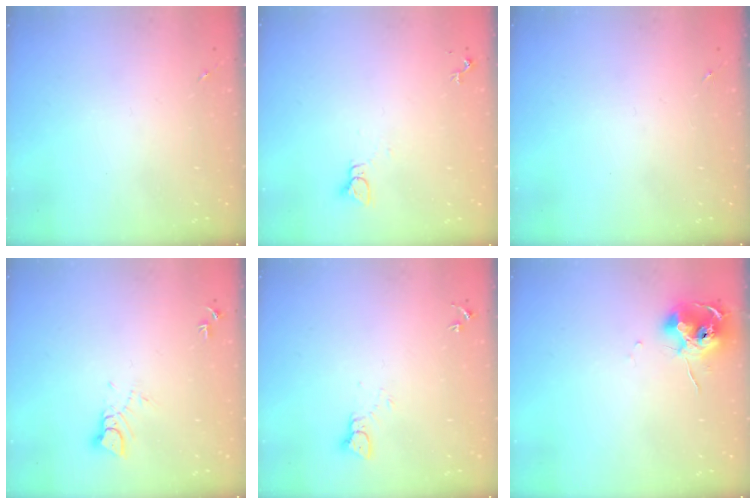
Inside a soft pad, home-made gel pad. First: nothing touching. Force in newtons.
{"total": 2.2, "press": 2.2, "slide": 0.1}
{"total": 0.0}
{"total": 3.8, "press": 3.8, "slide": 0.2}
{"total": 2.6, "press": 2.6, "slide": 0.1}
{"total": 10.4, "press": 10.3, "slide": 0.7}